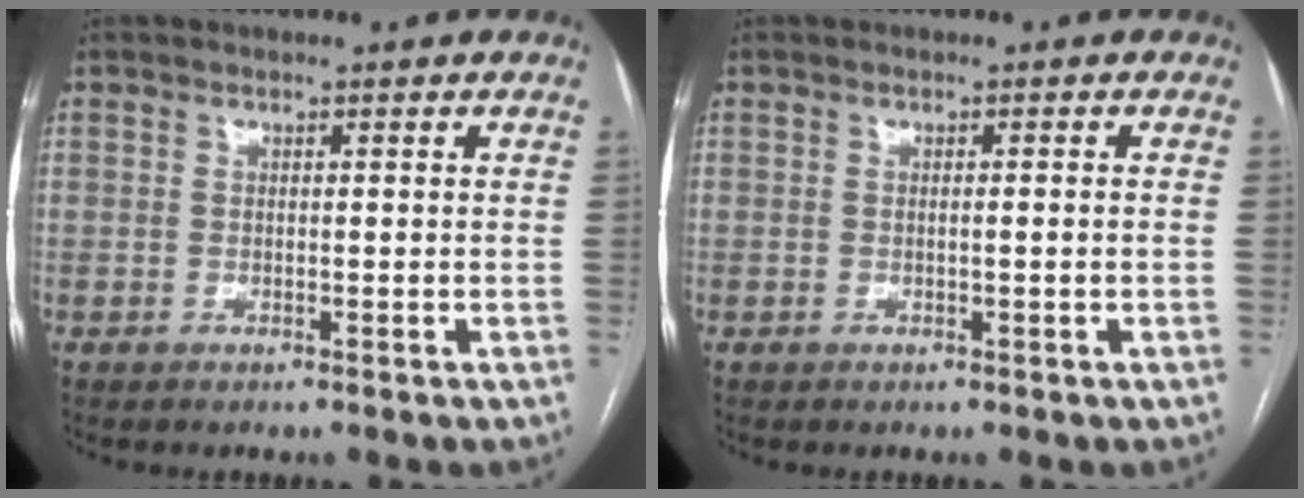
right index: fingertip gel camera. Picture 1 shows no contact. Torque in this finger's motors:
{"motor_torque": [-0.19, 0.05, -0.04, -0.01]}